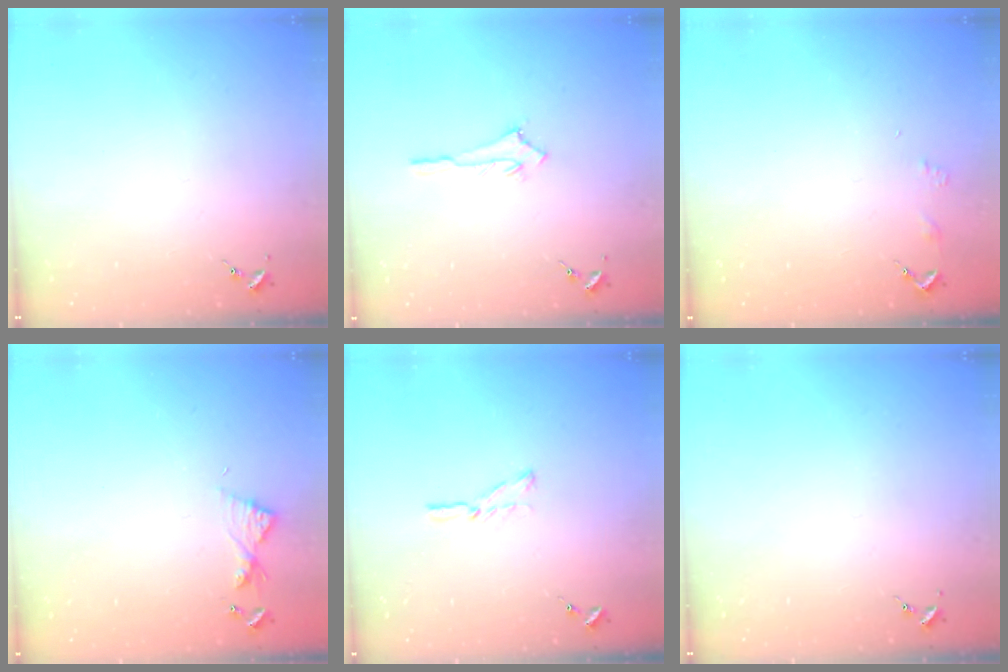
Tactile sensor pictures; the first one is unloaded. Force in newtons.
{"total": 2.7, "press": 2.7, "slide": 0.2}
{"total": 3.2, "press": 3.2, "slide": 0.3}
{"total": 5.7, "press": 5.6, "slide": 0.6}
{"total": 4.8, "press": 4.8, "slide": 0.6}
{"total": 0.0}